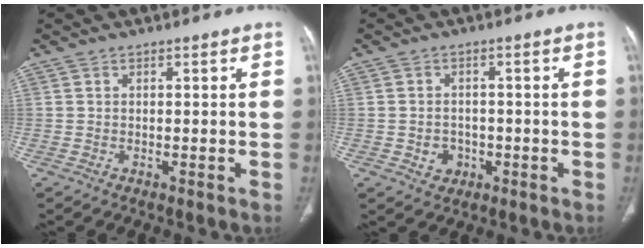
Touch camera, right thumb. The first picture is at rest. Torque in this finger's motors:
{"motor_torque": [-0.23, 0.06, 0.02, 0.29, 0.07]}